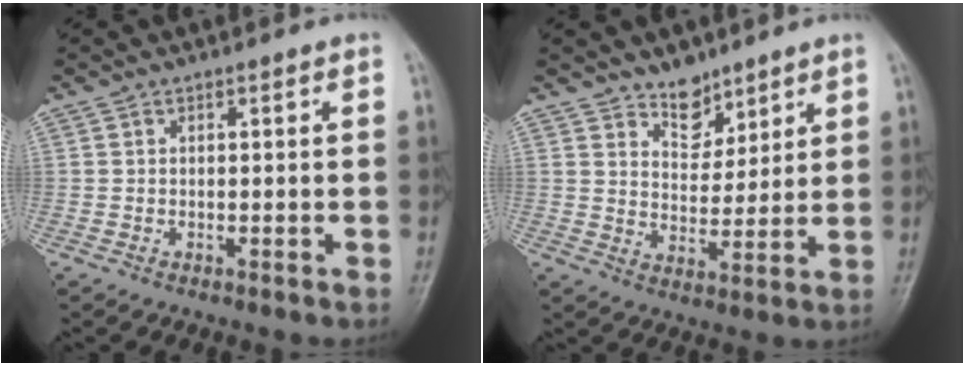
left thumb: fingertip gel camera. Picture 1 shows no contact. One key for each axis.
{"total": 6.4, "fx": 4.9, "fy": 3.5, "fz": 2.1, "tx": -0.003, "ty": -0.039, "tz": 0.088}